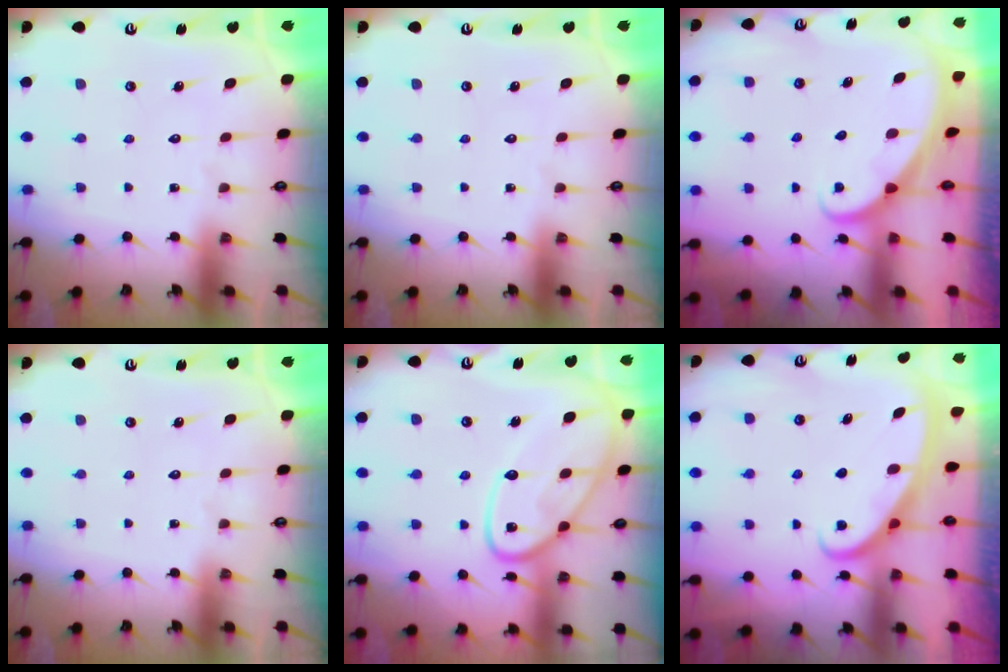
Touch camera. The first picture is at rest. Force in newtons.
{"total": 0.0}
{"total": 1.5, "press": 1.5, "slide": 0.0}
{"total": 0.0}
{"total": 15.6, "press": 15.6, "slide": 1.4}
{"total": 2.7, "press": 2.7, "slide": 0.3}